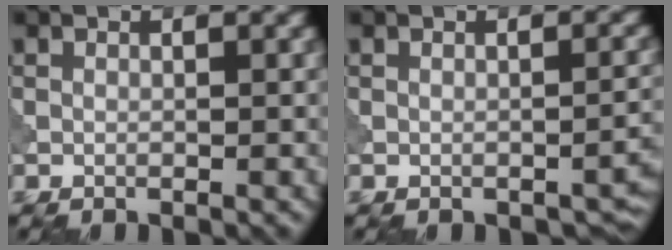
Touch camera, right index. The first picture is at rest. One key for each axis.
{"total": 1.9, "fx": -1.3, "fy": 0.7, "fz": 1.1, "tx": -0.010, "ty": -0.001, "tz": -0.015}